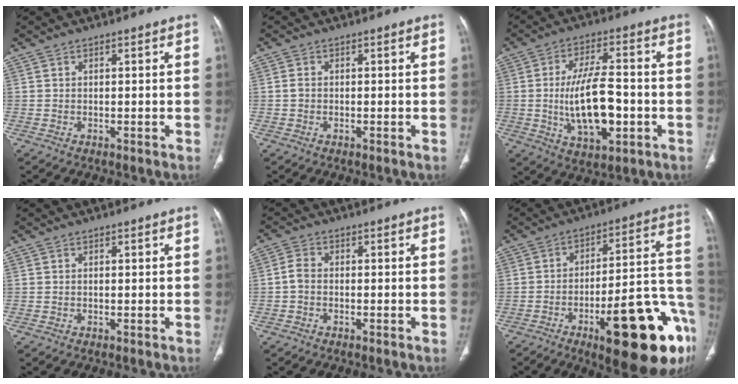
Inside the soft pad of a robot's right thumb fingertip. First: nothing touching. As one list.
[{"total": 1.0, "force": [-0.2, 0.8, 0.5], "torque": [-0.010, 0.001, -0.005]}, {"total": 14.0, "force": [-2.2, 6.2, 12.4], "torque": [-0.211, 0.009, -0.032]}, {"total": 0.0}, {"total": 2.4, "force": [-0.6, 1.7, 1.6], "torque": [-0.033, 0.008, -0.019]}, {"total": 25.9, "force": [-11.5, 7.0, 22.1], "torque": [-0.227, 0.059, -0.154]}]